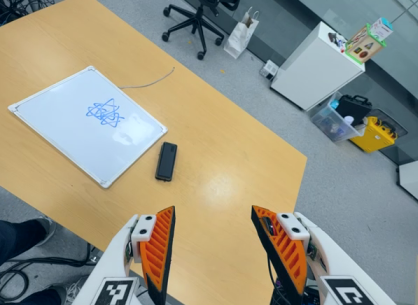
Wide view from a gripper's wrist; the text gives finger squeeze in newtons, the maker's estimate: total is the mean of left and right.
{"total": 0.0}